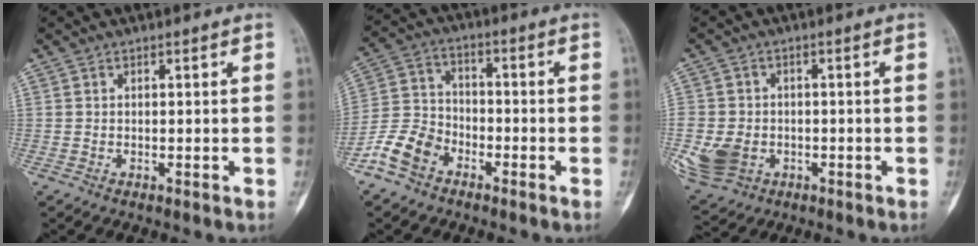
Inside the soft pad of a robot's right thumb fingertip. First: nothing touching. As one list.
[{"total": 8.5, "force": [-5.4, 5.6, 3.4], "torque": [-0.063, 0.035, -0.116]}, {"total": 10.8, "force": [-2.9, 8.5, 6.0], "torque": [-0.141, 0.002, -0.039]}]